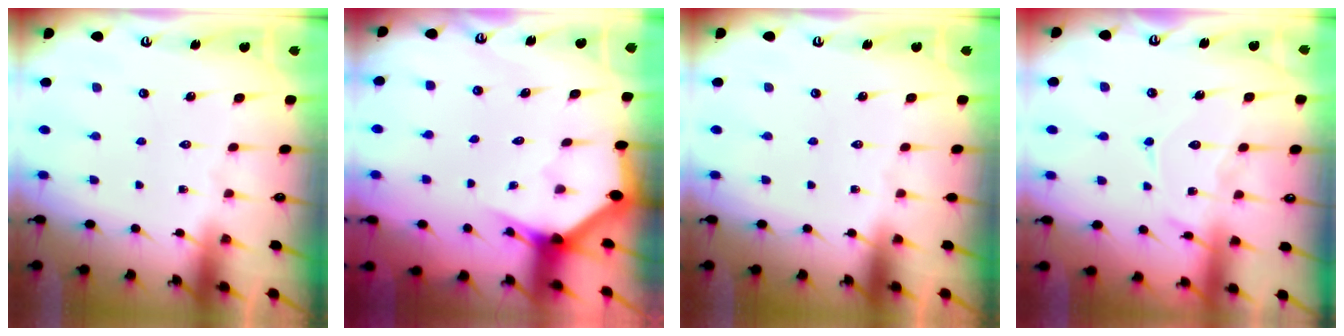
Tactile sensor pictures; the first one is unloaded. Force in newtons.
{"total": 2.7, "press": 2.7, "slide": 0.0}
{"total": 0.0}
{"total": 11.0, "press": 11.0, "slide": 0.9}